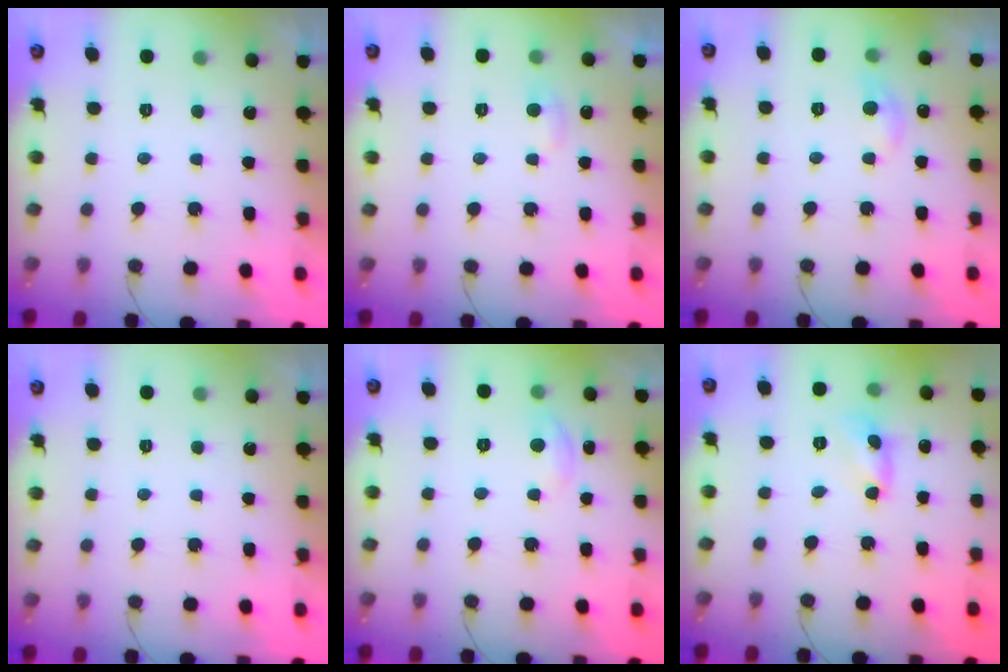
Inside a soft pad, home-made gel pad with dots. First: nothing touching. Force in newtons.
{"total": 3.6, "press": 3.6, "slide": 0.3}
{"total": 5.5, "press": 5.5, "slide": 0.7}
{"total": 0.0}
{"total": 2.9, "press": 2.9, "slide": 0.3}
{"total": 2.7, "press": 2.7, "slide": 0.1}